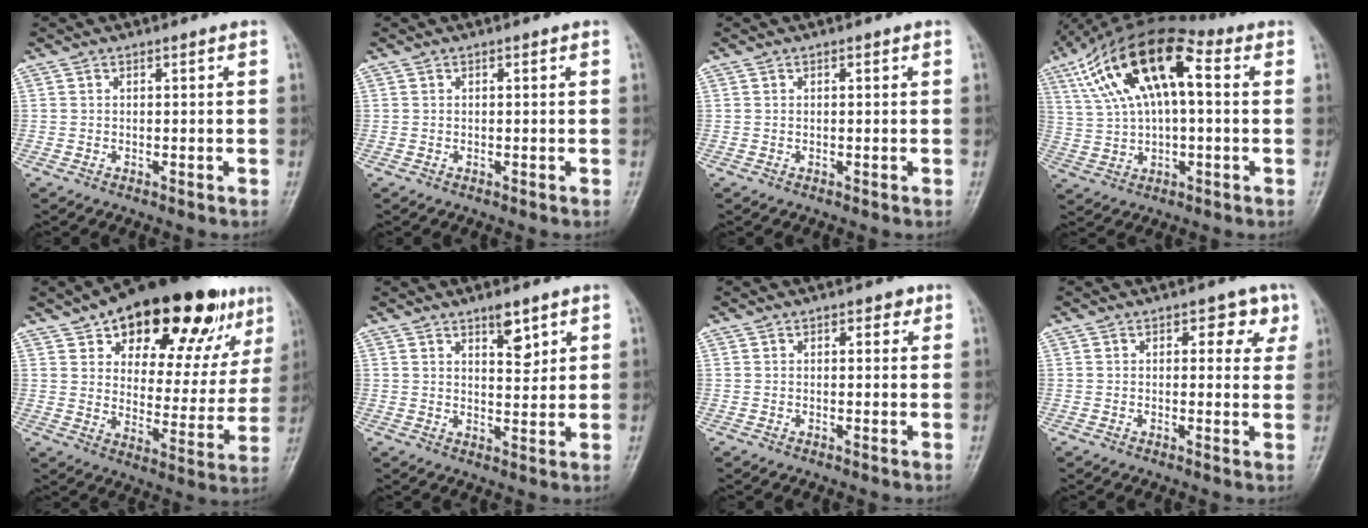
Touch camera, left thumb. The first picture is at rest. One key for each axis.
{"total": 0.0}
{"total": 0.0}
{"total": 17.1, "fx": 4.8, "fy": 7.9, "fz": 14.4, "tx": -0.256, "ty": 0.033, "tz": 0.078}
{"total": 26.8, "fx": 16.3, "fy": 12.0, "fz": 17.5, "tx": -0.205, "ty": -0.037, "tz": 0.238}
{"total": 5.1, "fx": 3.1, "fy": 2.0, "fz": 3.5, "tx": -0.037, "ty": -0.021, "tz": 0.047}
{"total": 2.2, "fx": 1.1, "fy": 1.3, "fz": 1.4, "tx": -0.004, "ty": 0.000, "tz": 0.011}
{"total": 5.1, "fx": 2.1, "fy": 3.2, "fz": 3.3, "tx": -0.002, "ty": -0.004, "tz": 0.017}